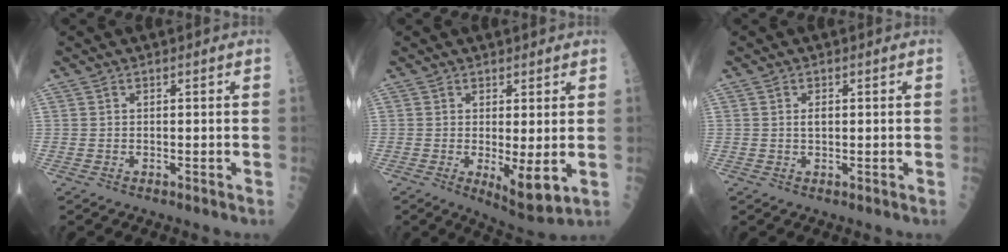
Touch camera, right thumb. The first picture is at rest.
{"total": 6.6, "force": [-0.7, 1.9, 6.3], "torque": [-0.094, -0.020, -0.005]}
{"total": 1.3, "force": [0.2, 0.7, 1.1], "torque": [-0.016, 0.000, 0.004]}